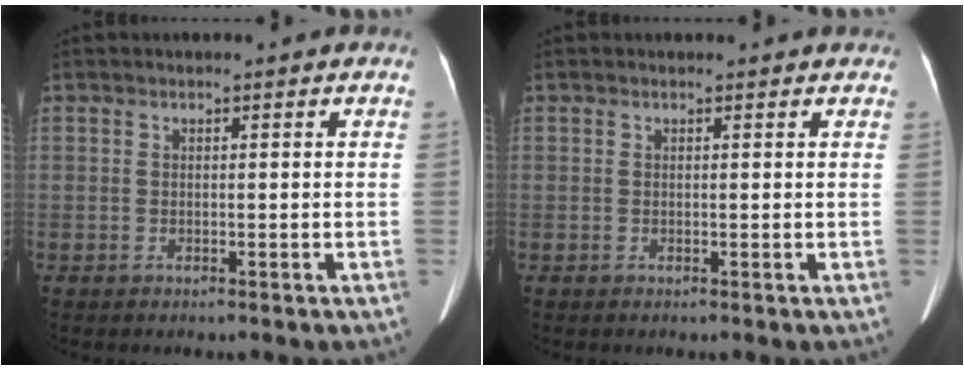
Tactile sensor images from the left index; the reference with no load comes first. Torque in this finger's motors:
{"motor_torque": [0.02, -0.24, -0.02, 0.00]}